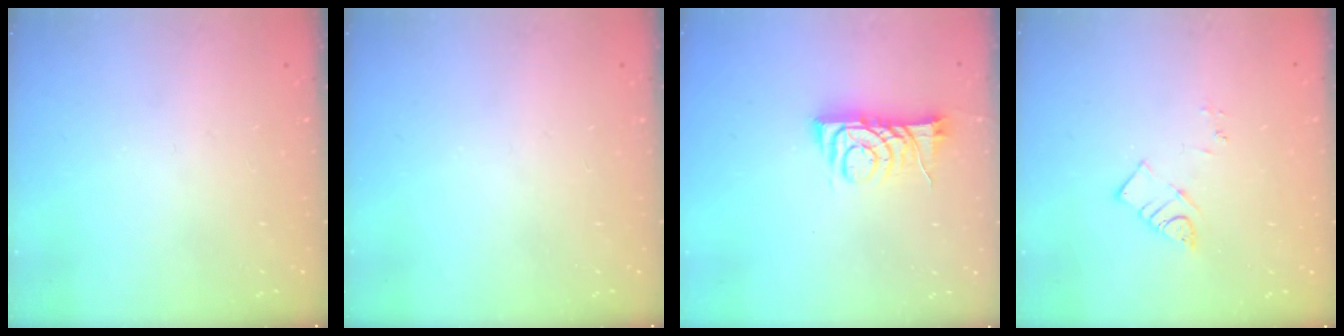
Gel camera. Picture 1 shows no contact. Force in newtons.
{"total": 0.0}
{"total": 9.2, "press": 9.1, "slide": 0.5}
{"total": 4.4, "press": 4.4, "slide": 0.3}